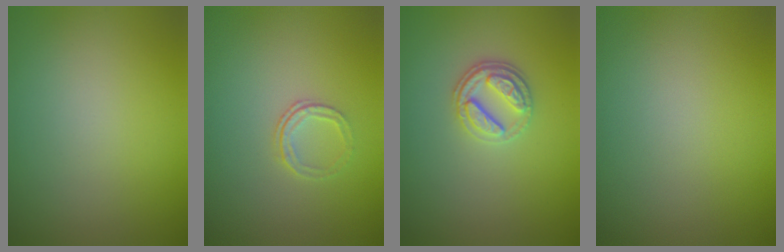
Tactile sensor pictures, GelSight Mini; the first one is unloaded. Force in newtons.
{"total": 1.3, "press": 0.9, "slide": 0.9}
{"total": 2.8, "press": 2.6, "slide": 1.1}
{"total": 0.0}